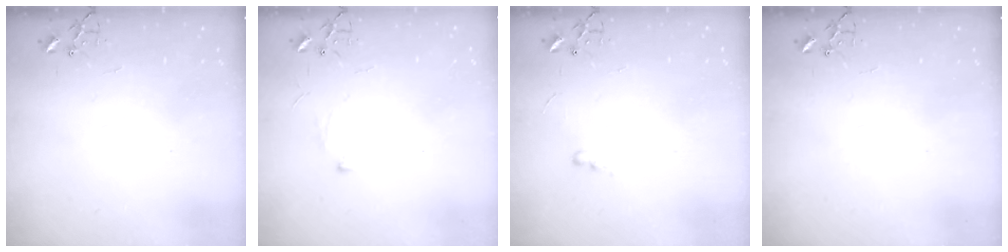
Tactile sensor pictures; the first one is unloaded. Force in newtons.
{"total": 5.1, "press": 5.0, "slide": 0.6}
{"total": 4.0, "press": 3.9, "slide": 0.6}
{"total": 0.0}